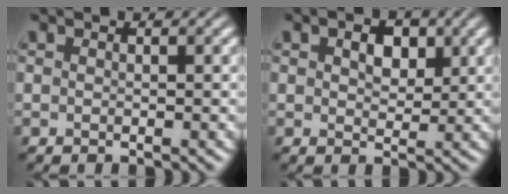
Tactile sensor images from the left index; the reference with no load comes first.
{"total": 3.0, "force": [1.1, 1.9, 2.0], "torque": [-0.036, 0.003, 0.015]}